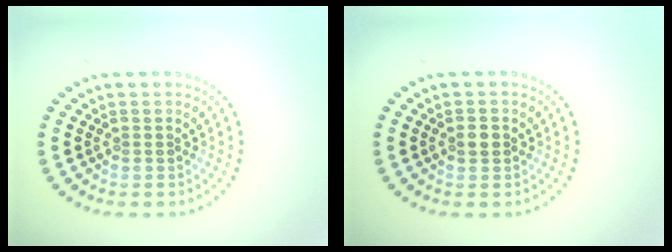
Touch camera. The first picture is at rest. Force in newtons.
{"total": 1.4, "press": 1.4, "slide": 0.2}